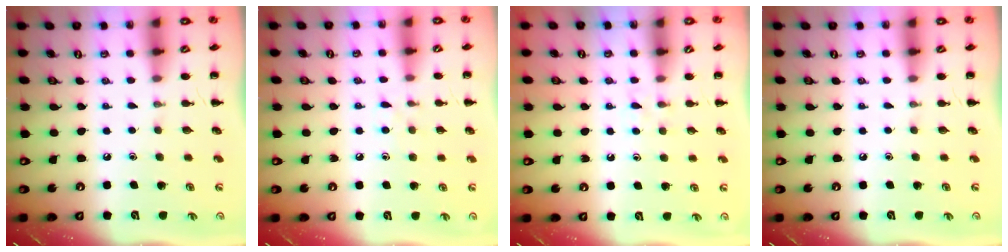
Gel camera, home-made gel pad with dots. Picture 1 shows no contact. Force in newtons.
{"total": 4.8, "press": 4.4, "slide": 2.0}
{"total": 3.0, "press": 2.7, "slide": 1.2}
{"total": 0.0}